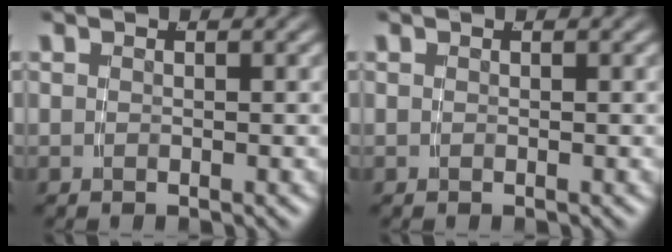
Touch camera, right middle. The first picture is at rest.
{"total": 0.0}